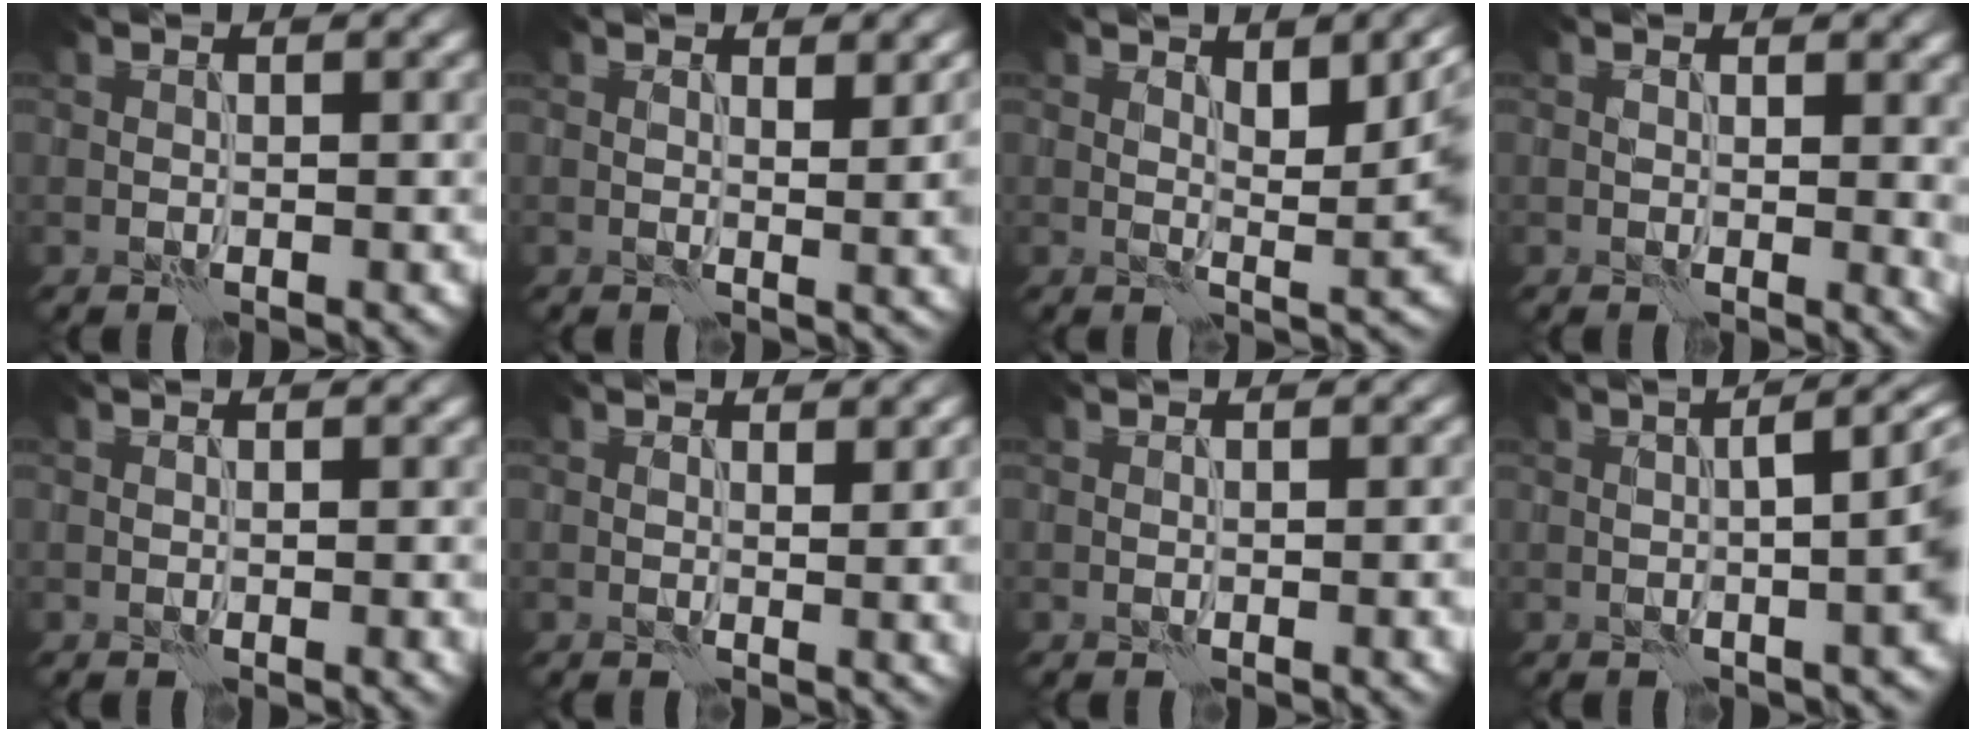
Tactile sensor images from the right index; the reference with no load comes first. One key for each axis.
{"total": 3.5, "fx": 0.9, "fy": 1.0, "fz": 3.3, "tx": -0.040, "ty": 0.004, "tz": 0.013}
{"total": 7.2, "fx": 2.0, "fy": 2.2, "fz": 6.6, "tx": -0.092, "ty": 0.007, "tz": 0.032}
{"total": 2.5, "fx": 0.4, "fy": 1.3, "fz": 2.1, "tx": -0.027, "ty": -0.003, "tz": 0.008}
{"total": 0.9, "fx": 0.1, "fy": 0.2, "fz": 0.9, "tx": -0.013, "ty": -0.002, "tz": 0.000}
{"total": 3.0, "fx": 0.7, "fy": 0.9, "fz": 2.7, "tx": -0.036, "ty": 0.002, "tz": 0.011}
{"total": 1.6, "fx": -0.1, "fy": 0.4, "fz": 1.6, "tx": -0.021, "ty": -0.002, "tz": -0.002}
{"total": 7.9, "fx": 0.8, "fy": 2.6, "fz": 7.4, "tx": -0.059, "ty": 0.025, "tz": 0.000}